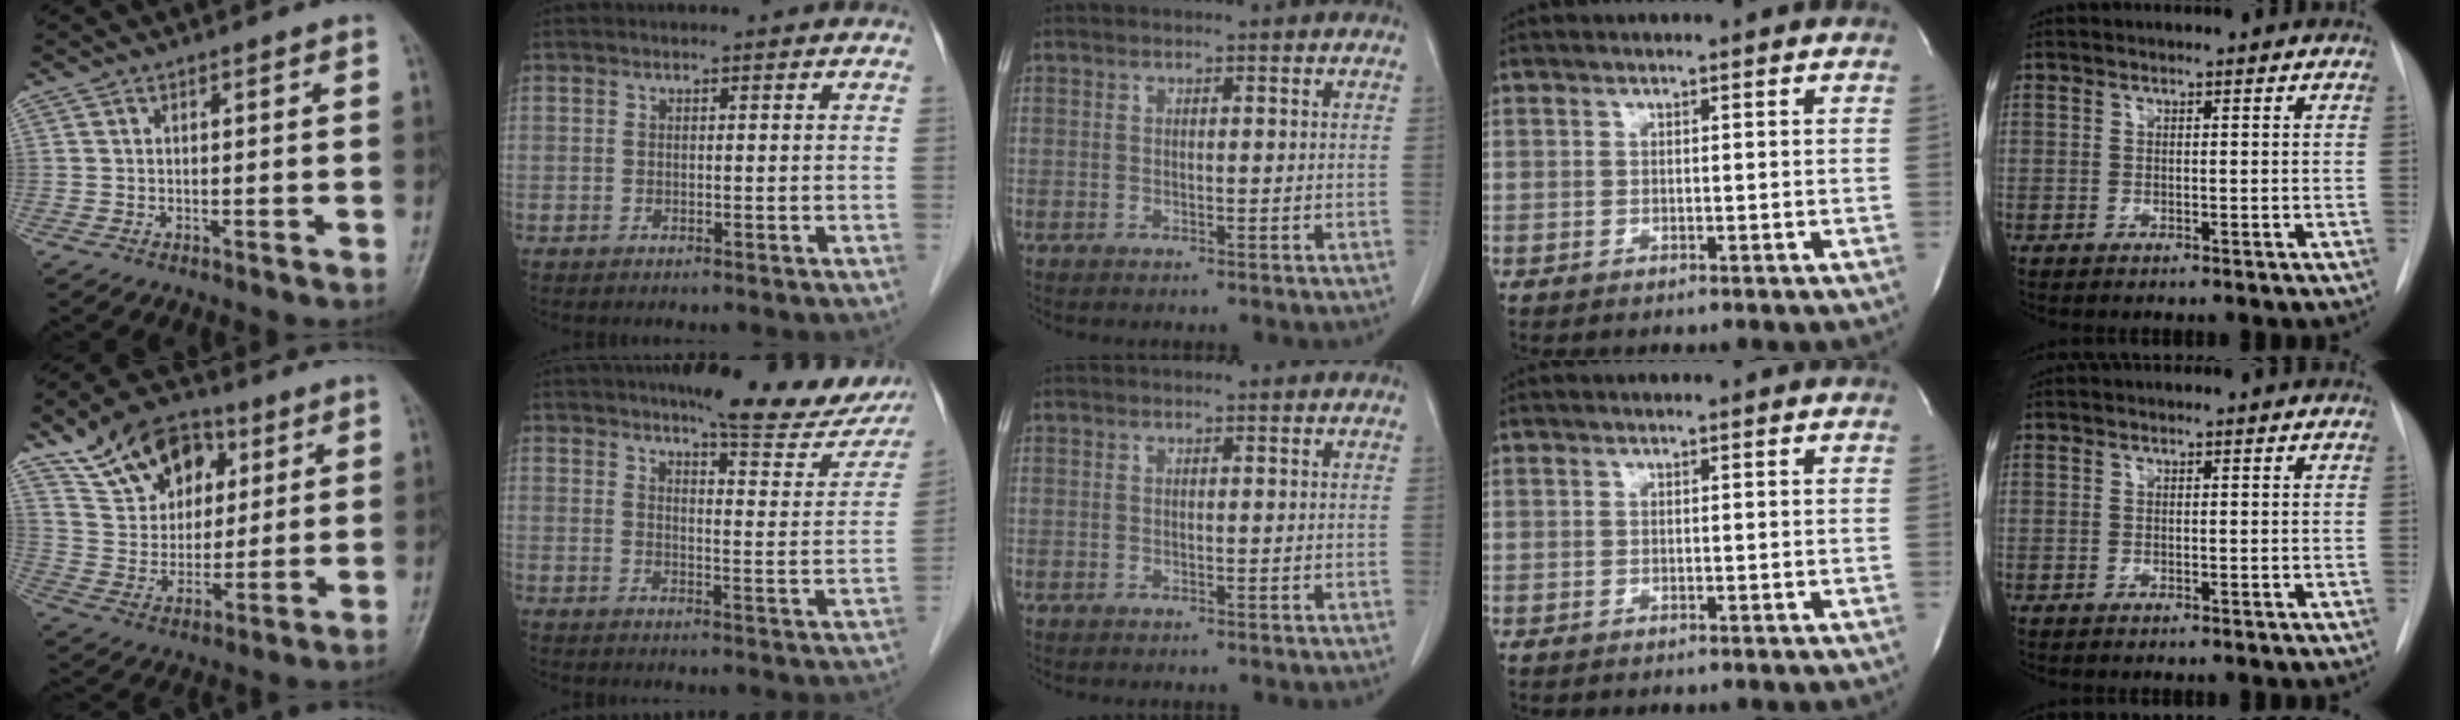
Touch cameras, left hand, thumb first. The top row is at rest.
{"thumb": {"total": 15.5, "force": [7.9, 10.5, 8.2], "torque": [-0.099, -0.015, 0.144]}, "index": {"total": 16.2, "force": [13.9, 3.0, 7.8], "torque": [-0.086, -0.025, 0.161]}}